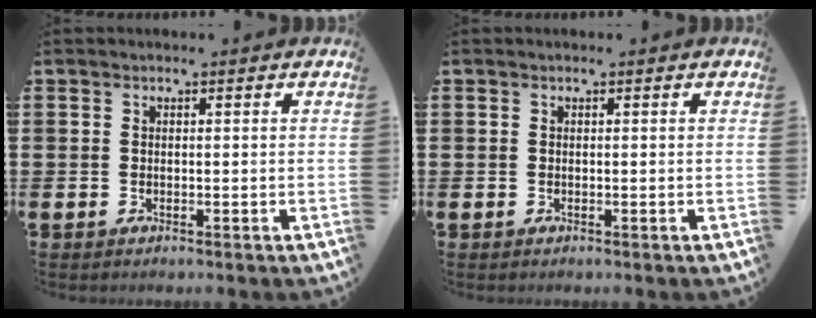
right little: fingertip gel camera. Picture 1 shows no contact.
{"total": 0.0}